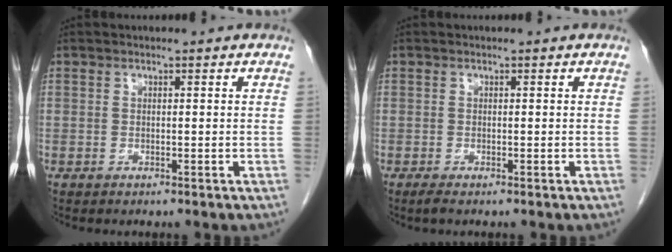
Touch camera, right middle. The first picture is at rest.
{"total": 0.8, "force": [-0.6, 0.0, 0.5], "torque": [-0.017, -0.005, -0.011]}